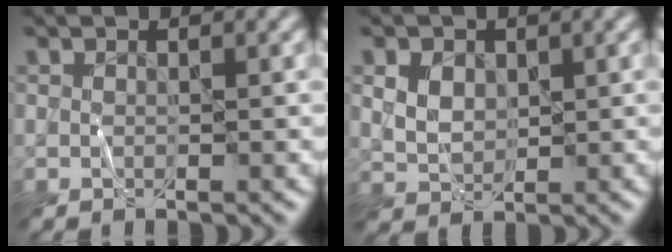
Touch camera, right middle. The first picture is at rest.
{"total": 3.1, "force": [1.1, 2.3, 1.8], "torque": [-0.039, 0.004, 0.017]}